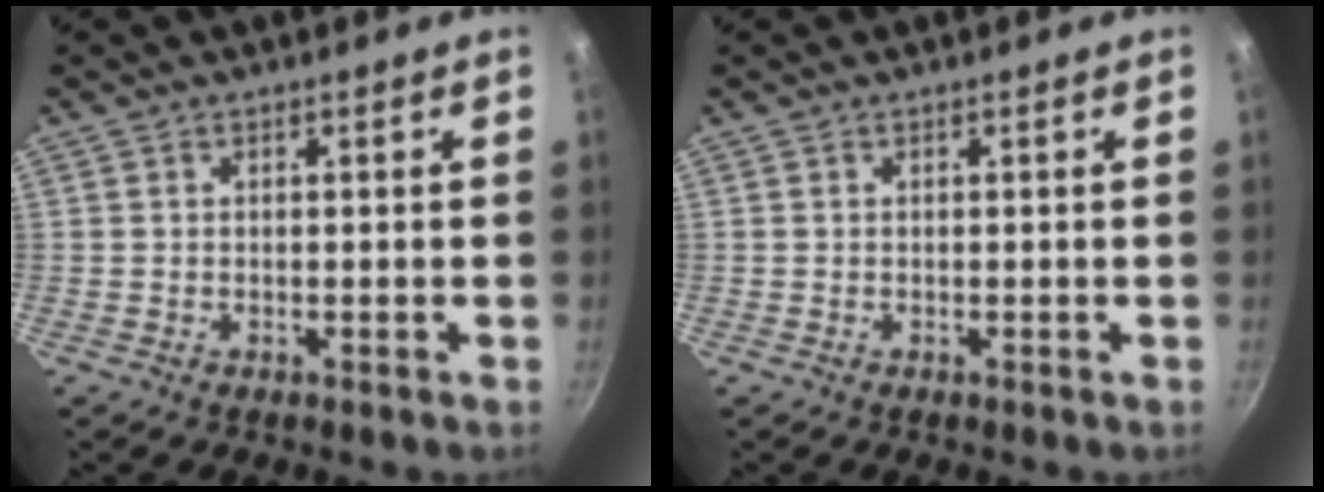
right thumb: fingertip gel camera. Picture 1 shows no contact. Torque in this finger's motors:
{"motor_torque": [-0.02, 0.02, 0.00, 0.00, 0.03]}